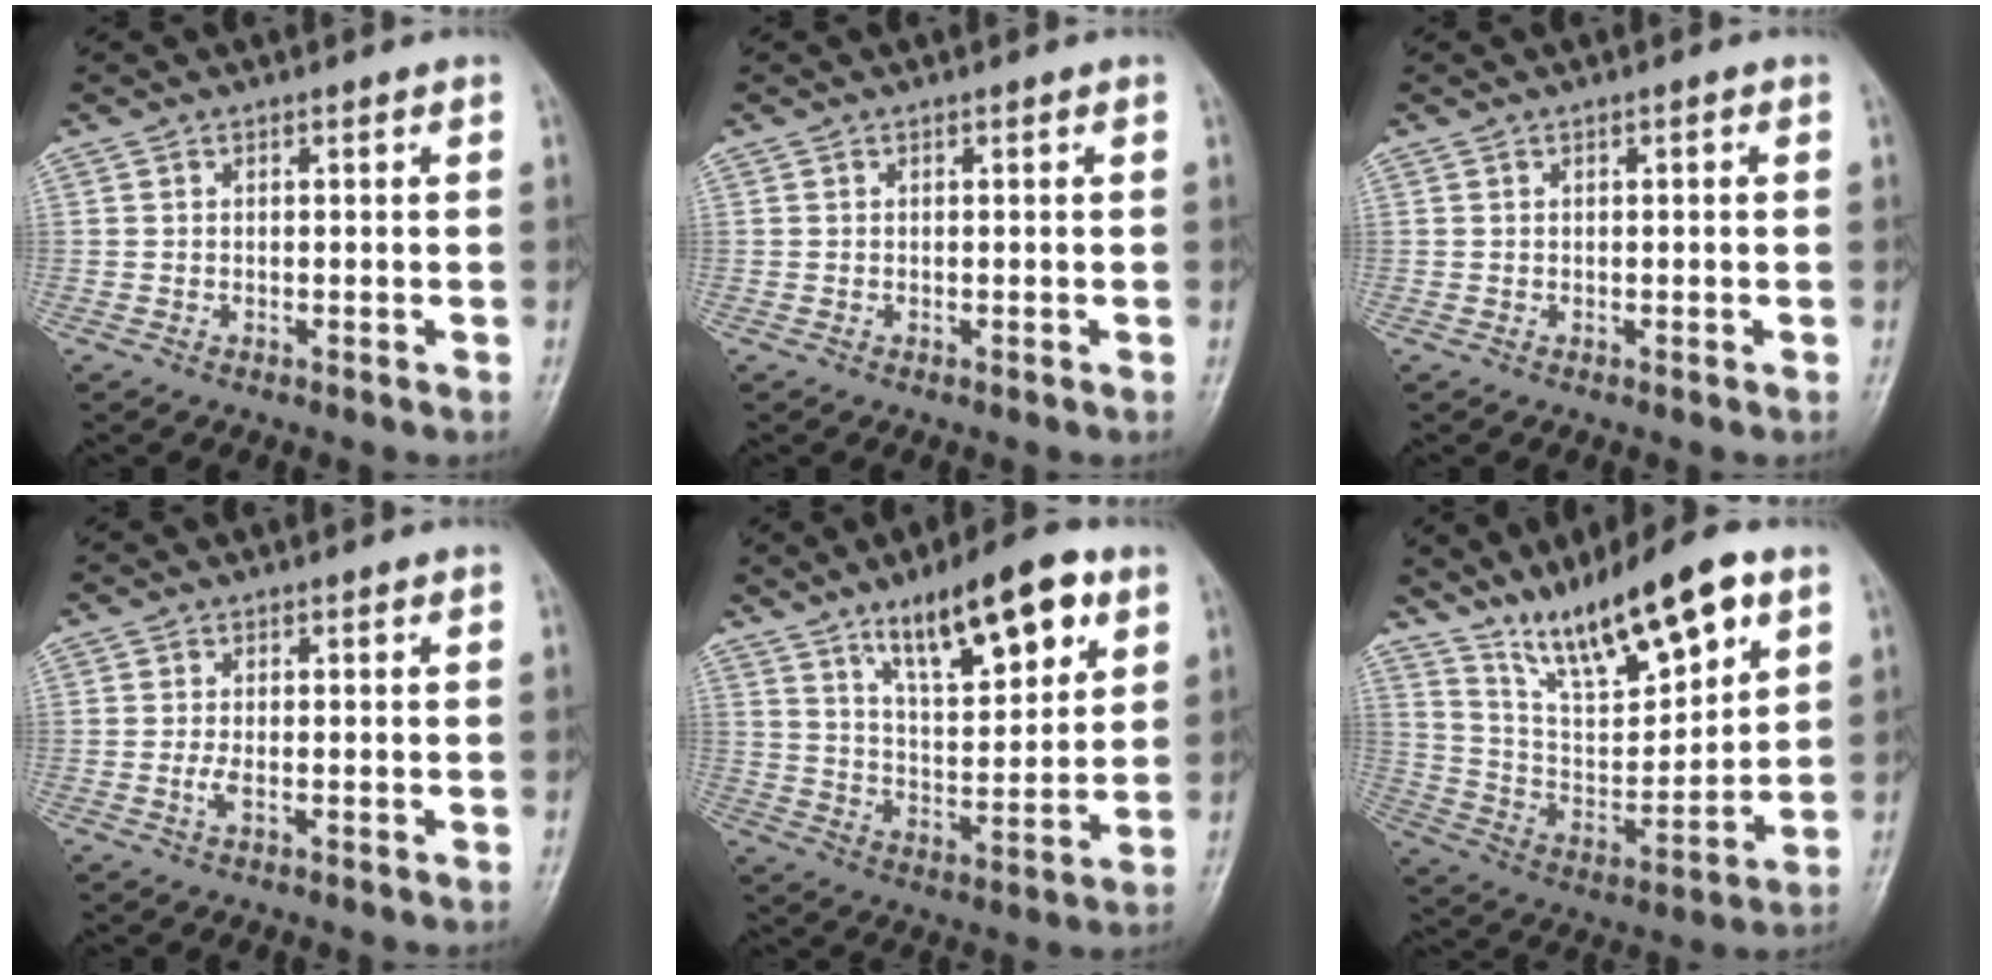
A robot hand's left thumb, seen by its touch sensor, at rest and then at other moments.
{"total": 0.0}
{"total": 0.8, "force": [0.2, 0.3, 0.7], "torque": [-0.010, 0.002, 0.001]}
{"total": 2.0, "force": [-0.4, 0.6, 1.9], "torque": [-0.047, 0.002, -0.008]}
{"total": 16.7, "force": [9.3, 5.8, 12.7], "torque": [-0.167, -0.039, 0.152]}
{"total": 19.0, "force": [12.1, 5.6, 13.5], "torque": [-0.196, -0.052, 0.224]}